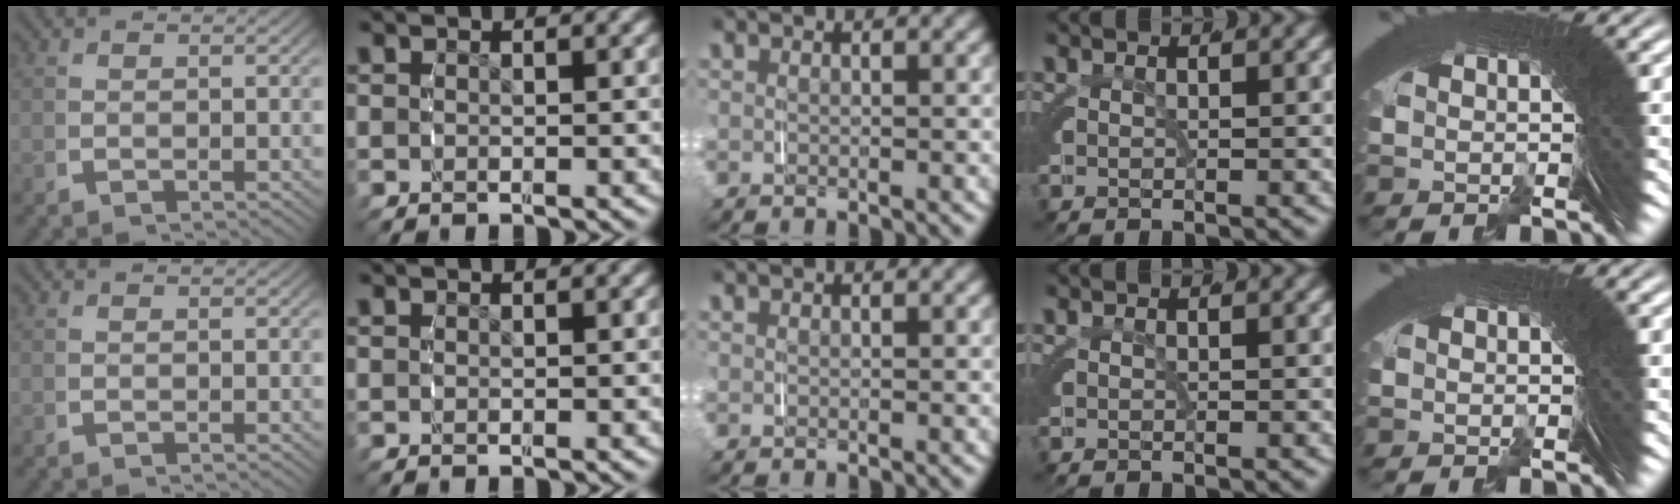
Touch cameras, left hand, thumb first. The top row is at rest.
{}